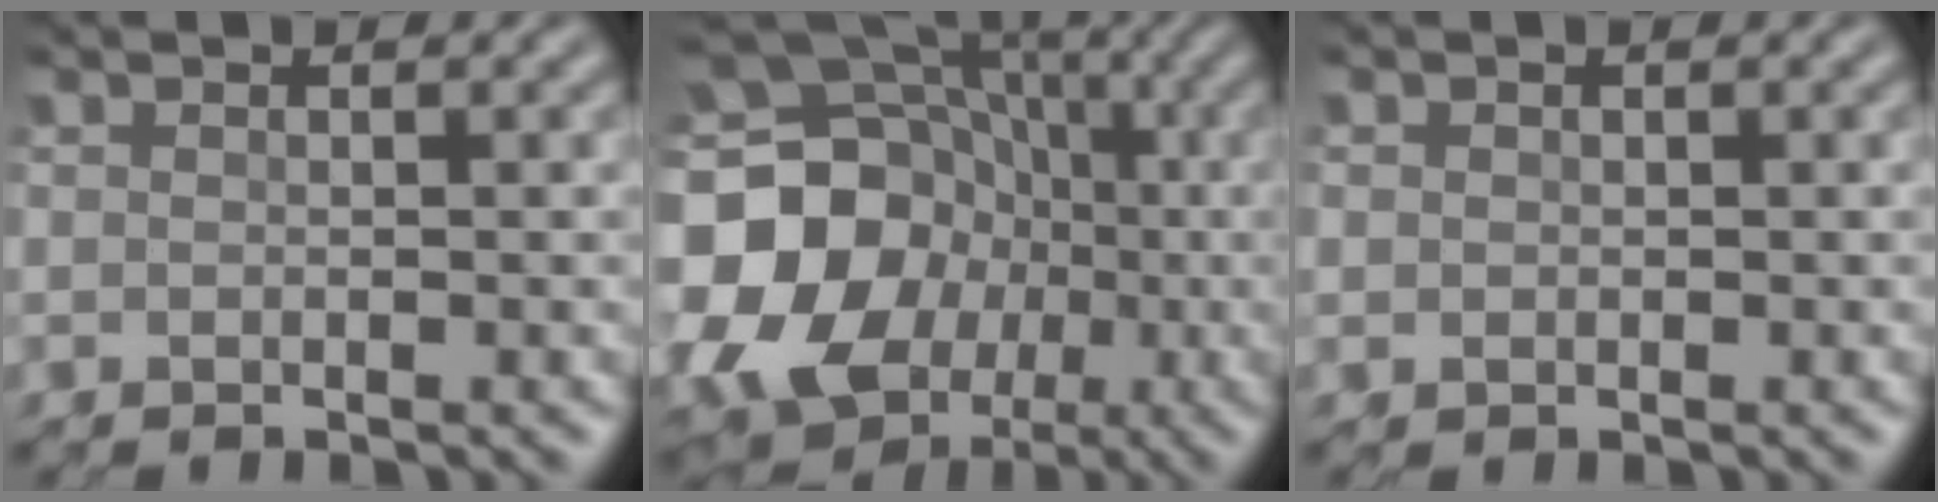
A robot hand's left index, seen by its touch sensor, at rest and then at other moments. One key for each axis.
{"total": 23.2, "fx": -3.8, "fy": 20.7, "fz": 9.6, "tx": -0.194, "ty": -0.019, "tz": -0.101}
{"total": 1.6, "fx": 0.4, "fy": 1.4, "fz": 0.6, "tx": -0.008, "ty": 0.012, "tz": 0.001}